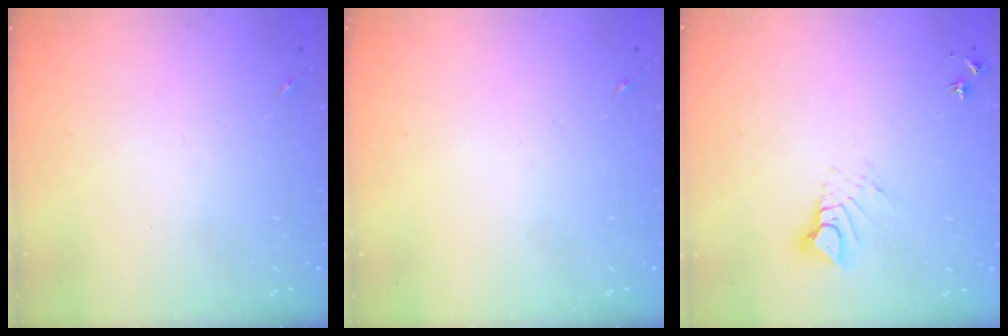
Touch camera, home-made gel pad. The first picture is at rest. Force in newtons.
{"total": 0.0}
{"total": 6.6, "press": 6.6, "slide": 0.4}